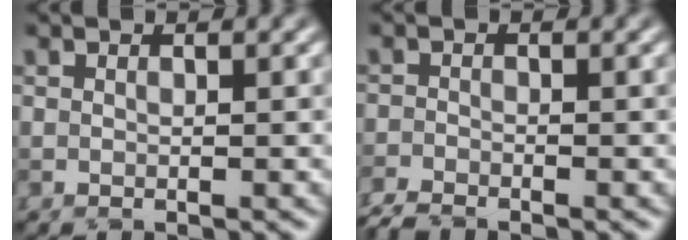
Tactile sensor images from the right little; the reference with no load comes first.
{"total": 2.3, "force": [-2.2, 0.2, 0.9], "torque": [-0.024, -0.007, -0.049]}